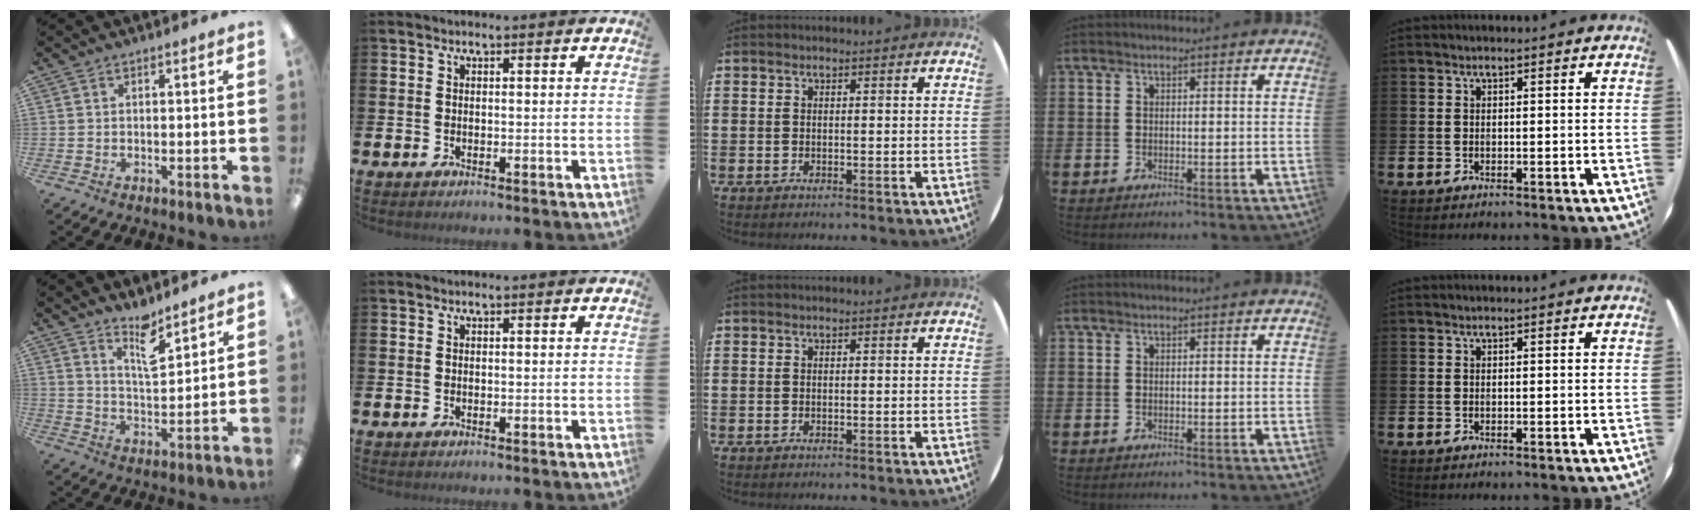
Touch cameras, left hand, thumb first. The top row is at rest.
{"thumb": {"total": 8.1, "force": [6.4, 2.4, 4.4], "torque": [-0.064, -0.045, 0.108]}}